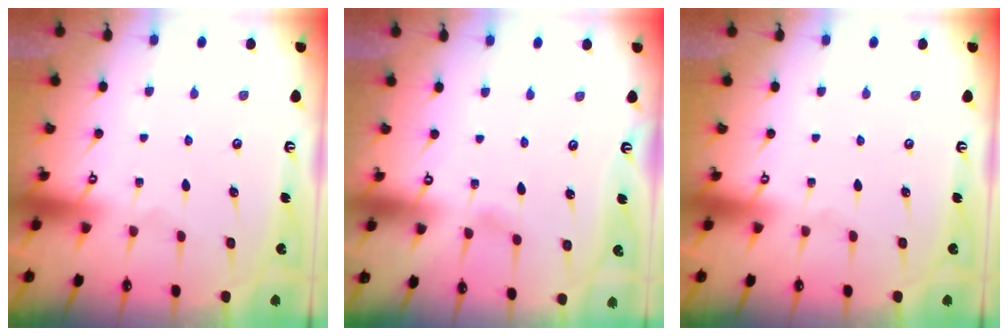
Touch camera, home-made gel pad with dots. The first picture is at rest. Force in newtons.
{"total": 1.7, "press": 1.6, "slide": 0.2}
{"total": 0.0}